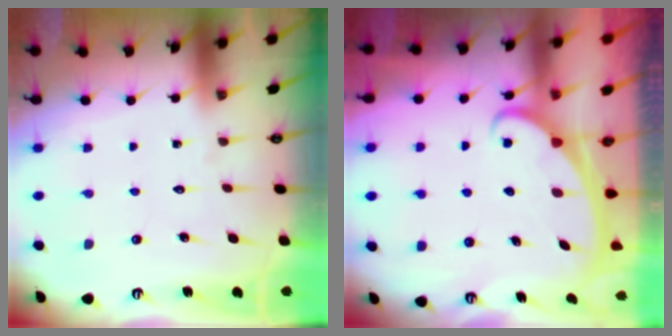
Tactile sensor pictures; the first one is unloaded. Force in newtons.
{"total": 2.4, "press": 2.3, "slide": 0.4}